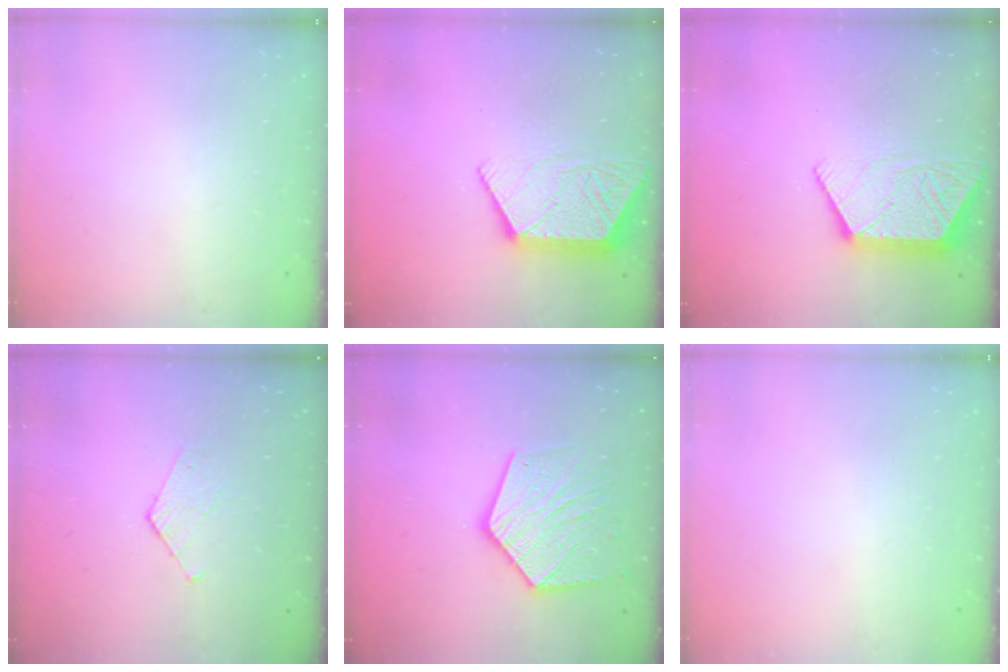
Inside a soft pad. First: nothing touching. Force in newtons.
{"total": 13.1, "press": 13.1, "slide": 1.0}
{"total": 13.1, "press": 13.1, "slide": 1.0}
{"total": 2.8, "press": 2.8, "slide": 0.3}
{"total": 16.7, "press": 16.7, "slide": 1.3}
{"total": 0.0}